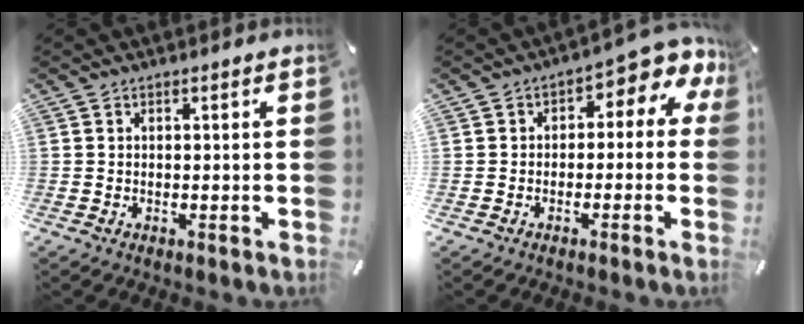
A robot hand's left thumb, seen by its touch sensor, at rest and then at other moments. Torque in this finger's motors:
{"motor_torque": [1.42, 1.35, 0.12, -0.06, -0.07]}